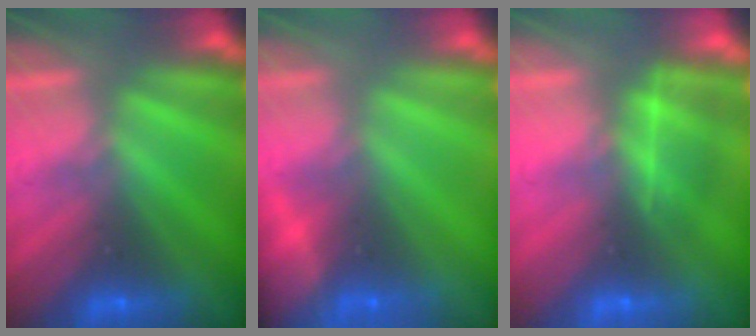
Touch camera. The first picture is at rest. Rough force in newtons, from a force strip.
{"total": 10.2}
{"total": 4.6}